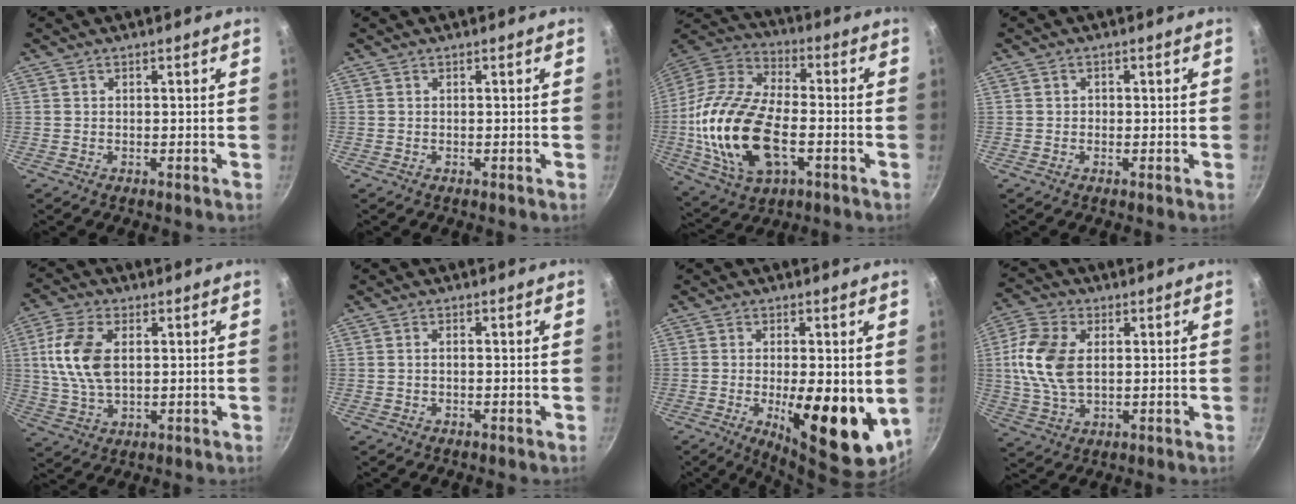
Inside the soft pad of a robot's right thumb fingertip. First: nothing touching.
{"total": 0.0}
{"total": 23.4, "force": [-4.2, 12.8, 19.1], "torque": [-0.377, 0.026, -0.082]}
{"total": 0.9, "force": [-0.2, 0.8, 0.2], "torque": [0.001, 0.003, -0.003]}
{"total": 11.1, "force": [1.9, 6.4, 8.9], "torque": [-0.172, 0.002, 0.036]}
{"total": 1.0, "force": [-0.2, 0.5, 0.8], "torque": [-0.020, 0.007, -0.005]}
{"total": 15.4, "force": [-2.2, 5.6, 14.2], "torque": [-0.189, -0.012, -0.023]}
{"total": 12.2, "force": [1.5, 7.6, 9.4], "torque": [-0.183, 0.002, 0.023]}